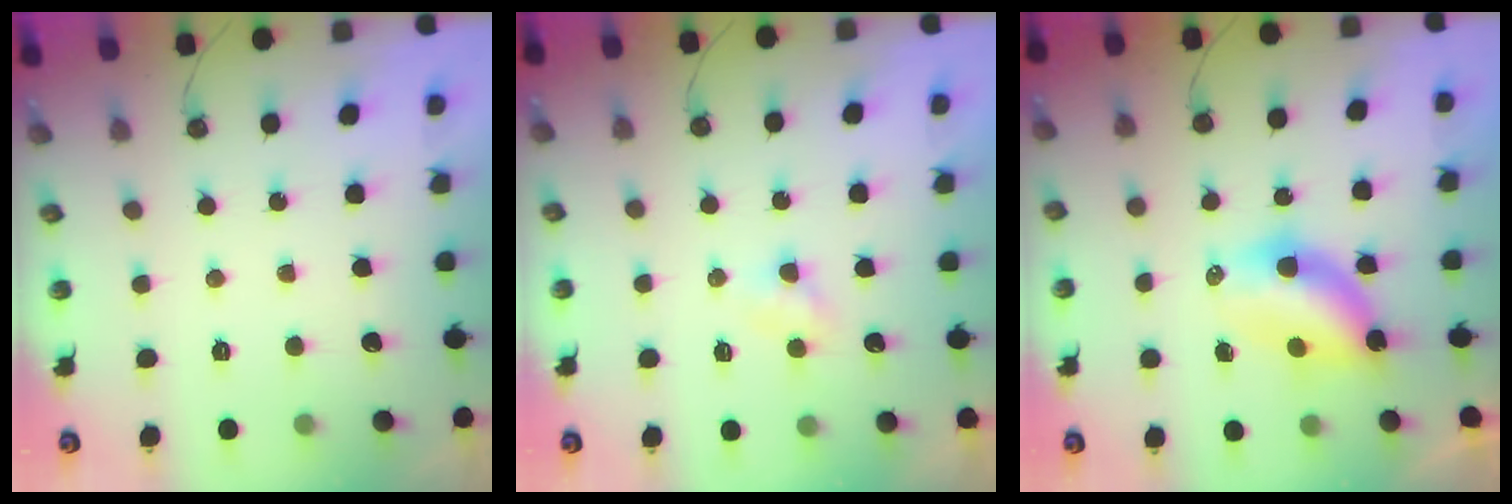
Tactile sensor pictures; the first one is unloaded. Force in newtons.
{"total": 3.7, "press": 3.7, "slide": 0.3}
{"total": 8.4, "press": 7.5, "slide": 3.9}